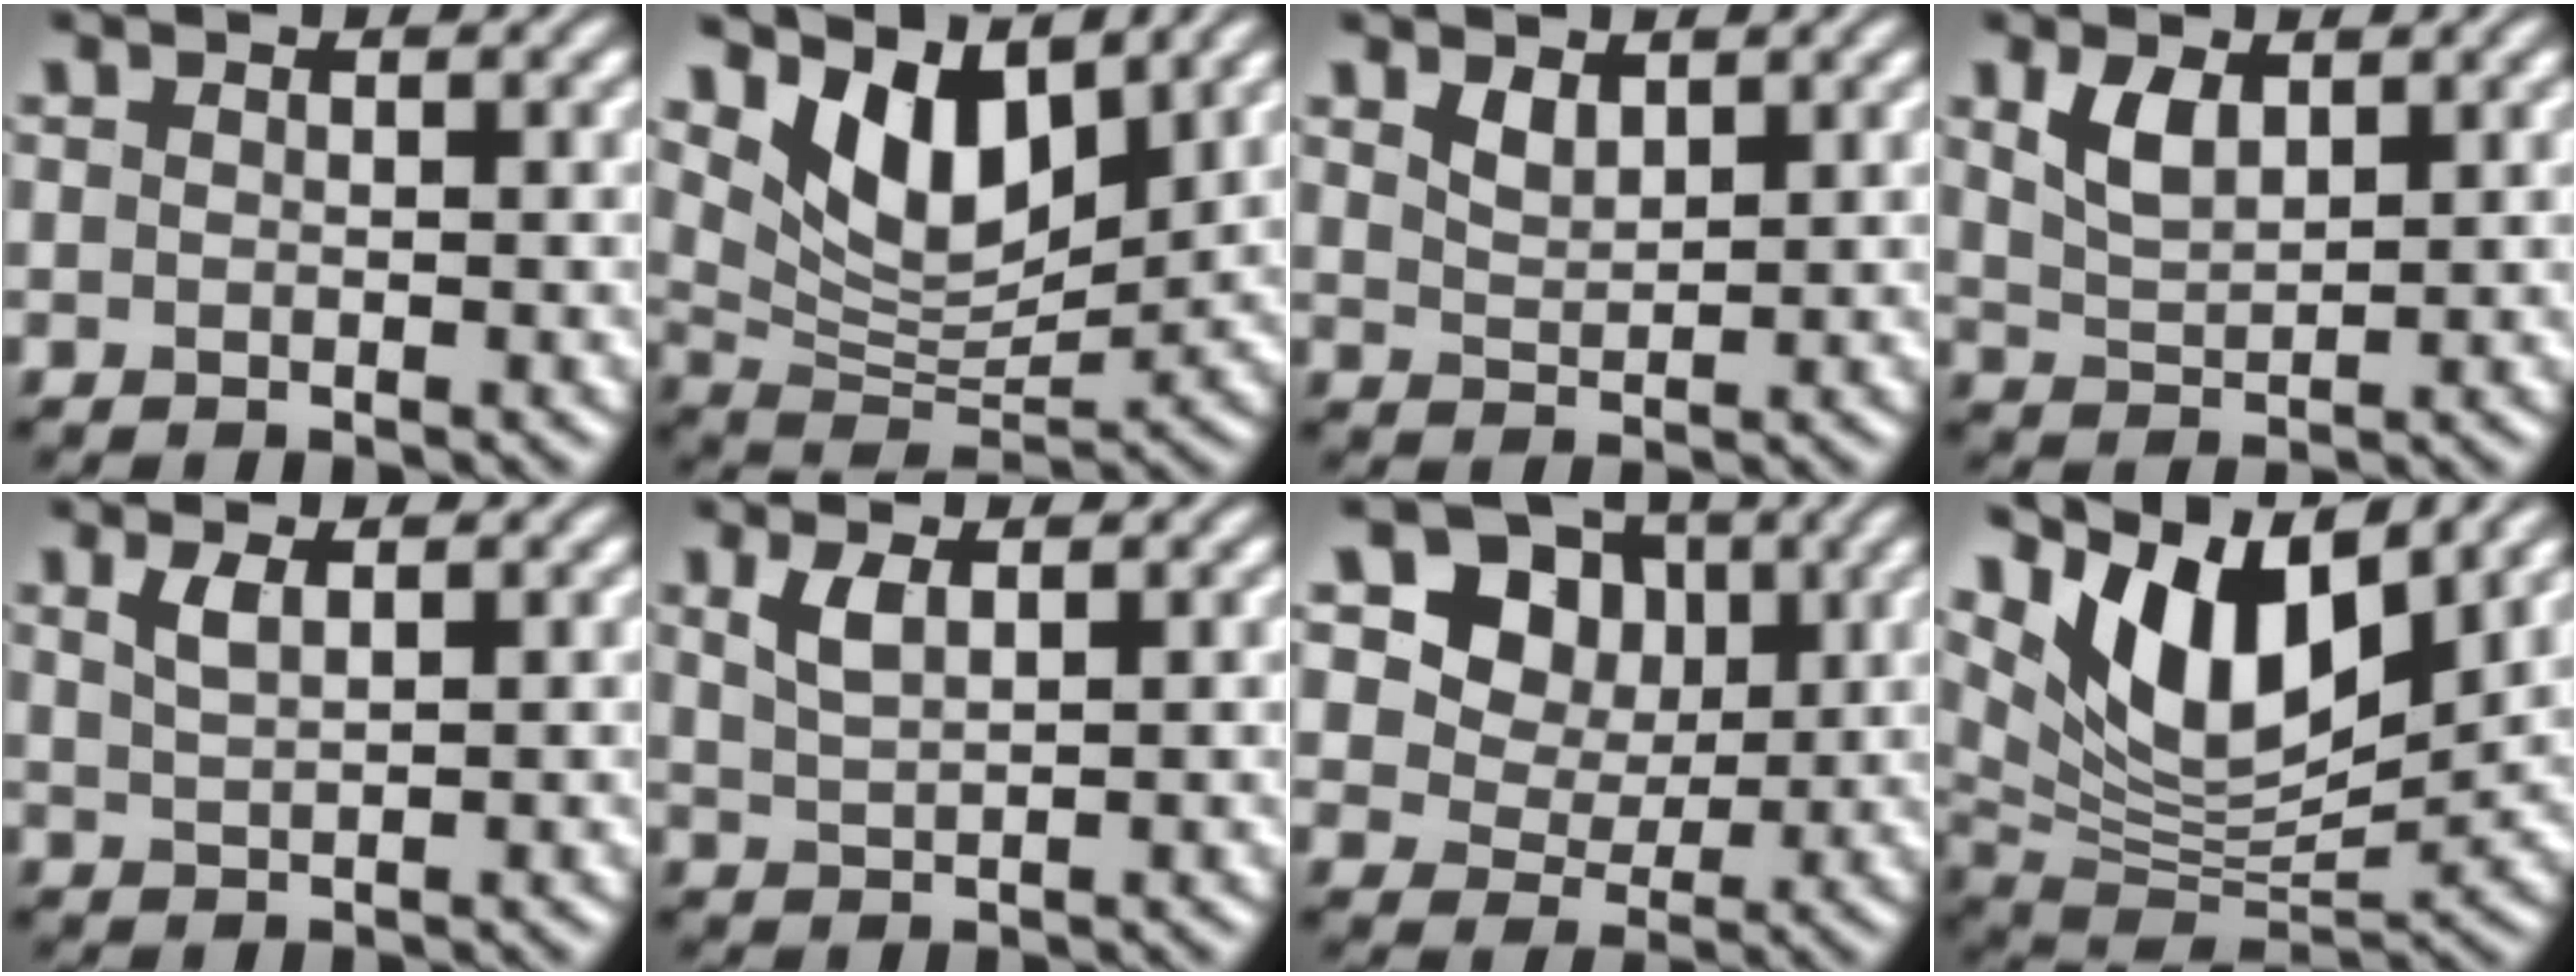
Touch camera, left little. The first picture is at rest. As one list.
[{"total": 7.0, "force": [4.2, 3.3, 4.6], "torque": [-0.088, -0.013, 0.075]}, {"total": 1.7, "force": [1.3, 0.8, 0.9], "torque": [-0.020, -0.003, 0.030]}, {"total": 2.9, "force": [1.6, 1.4, 2.0], "torque": [-0.047, -0.001, 0.035]}, {"total": 1.7, "force": [1.0, 0.5, 1.3], "torque": [-0.029, 0.001, 0.021]}, {"total": 2.1, "force": [1.1, 0.8, 1.6], "torque": [-0.039, 0.001, 0.026]}, {"total": 11.7, "force": [5.0, 9.3, 5.2], "torque": [-0.123, 0.011, 0.090]}, {"total": 10.2, "force": [5.5, 4.1, 7.5], "torque": [-0.136, -0.008, 0.108]}]